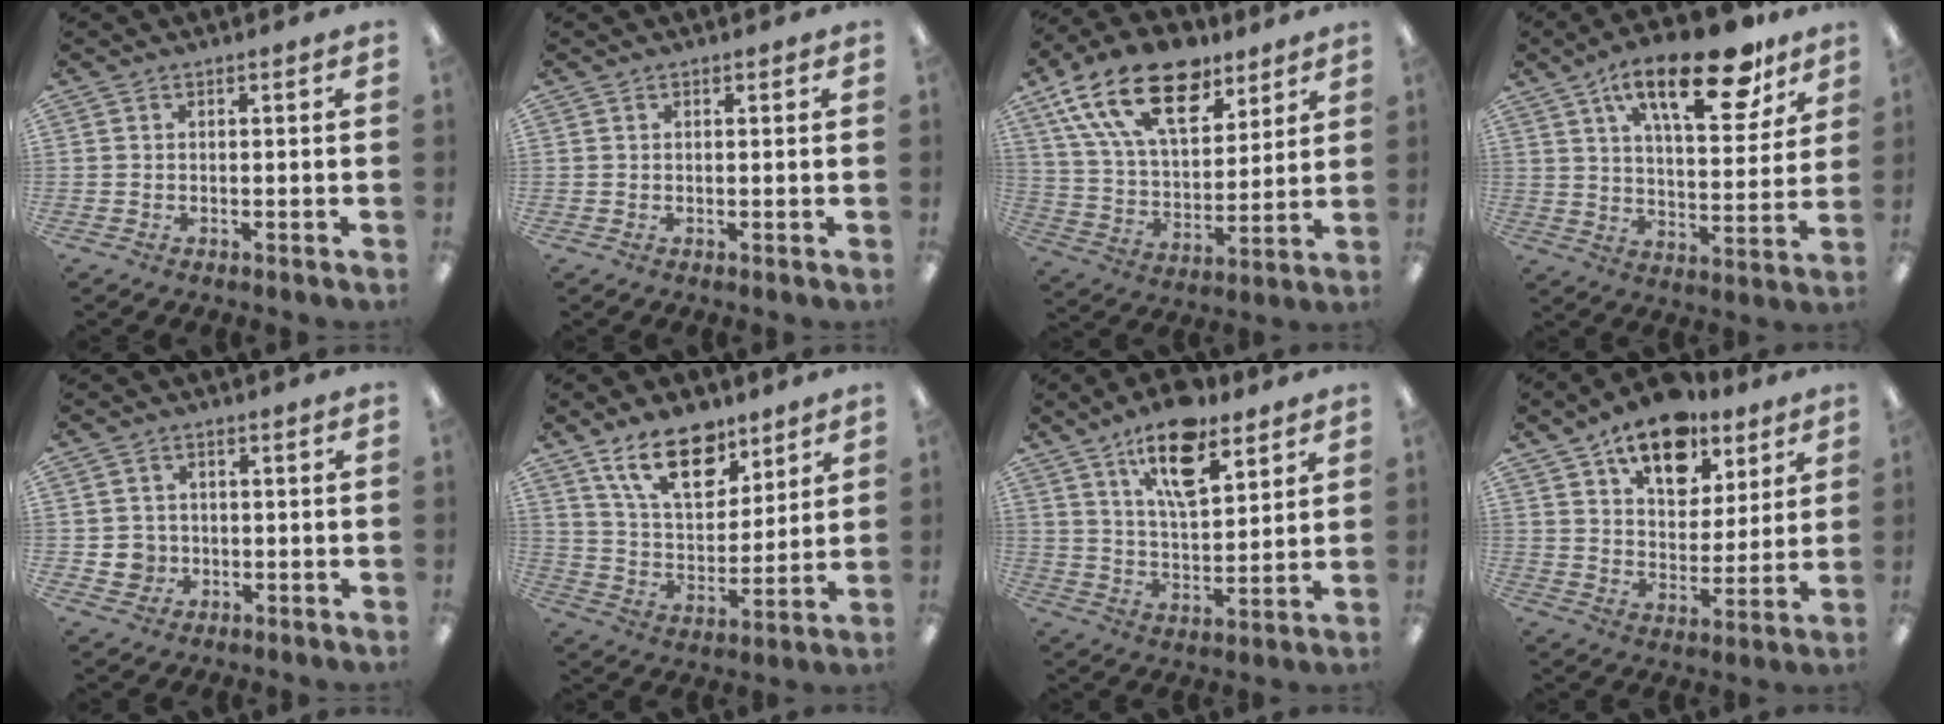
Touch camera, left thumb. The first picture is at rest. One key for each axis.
{"total": 0.5, "fx": 0.4, "fy": 0.3, "fz": 0.2, "tx": 0.003, "ty": -0.002, "tz": 0.005}
{"total": 21.5, "fx": 13.1, "fy": 11.0, "fz": 13.1, "tx": -0.239, "ty": -0.060, "tz": 0.233}
{"total": 22.1, "fx": 13.1, "fy": 8.7, "fz": 15.5, "tx": -0.230, "ty": -0.065, "tz": 0.210}
{"total": 4.0, "fx": -0.5, "fy": 3.9, "fz": 0.7, "tx": -0.008, "ty": 0.004, "tz": -0.009}
{"total": 16.7, "fx": 11.2, "fy": 8.4, "fz": 9.2, "tx": -0.152, "ty": -0.050, "tz": 0.200}
{"total": 15.2, "fx": 9.8, "fy": 6.3, "fz": 9.8, "tx": -0.162, "ty": -0.036, "tz": 0.166}
{"total": 15.8, "fx": 10.9, "fy": 8.6, "fz": 7.6, "tx": -0.105, "ty": -0.061, "tz": 0.191}